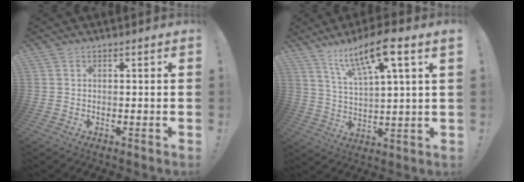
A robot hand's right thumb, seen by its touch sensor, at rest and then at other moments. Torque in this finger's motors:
{"motor_torque": [0.32, 0.46, 0.67, 0.64, 0.22]}